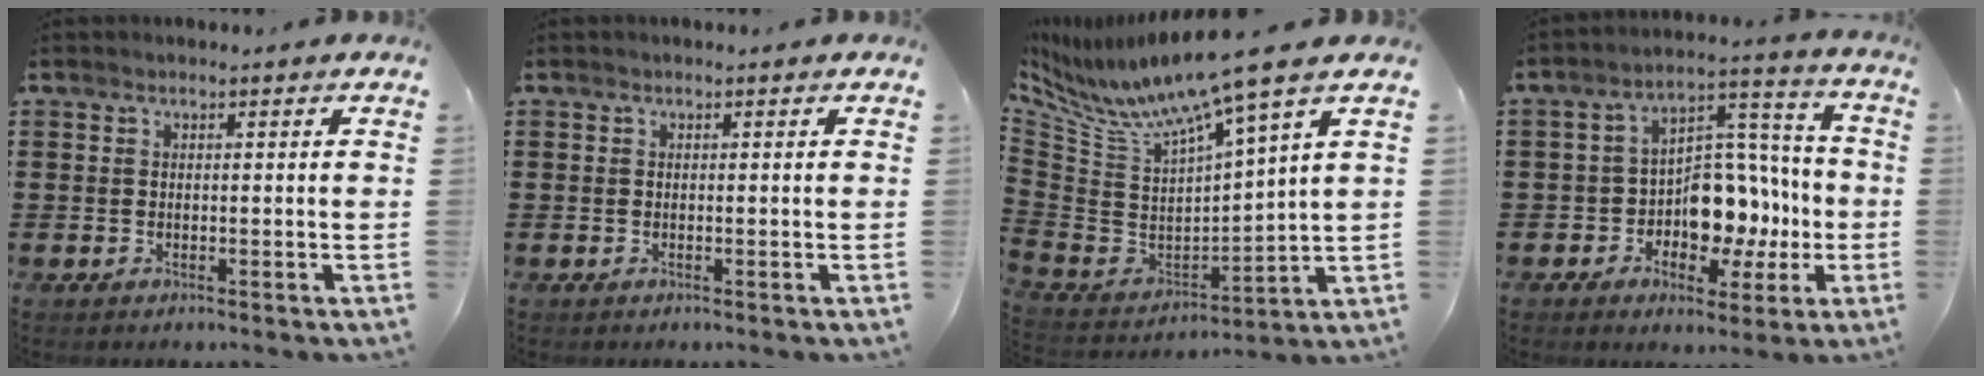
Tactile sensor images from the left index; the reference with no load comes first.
{"total": 0.0}
{"total": 9.2, "force": [6.9, -0.5, 6.1], "torque": [-0.145, -0.056, 0.106]}
{"total": 9.0, "force": [-1.5, 7.3, 5.0], "torque": [-0.089, 0.008, -0.021]}